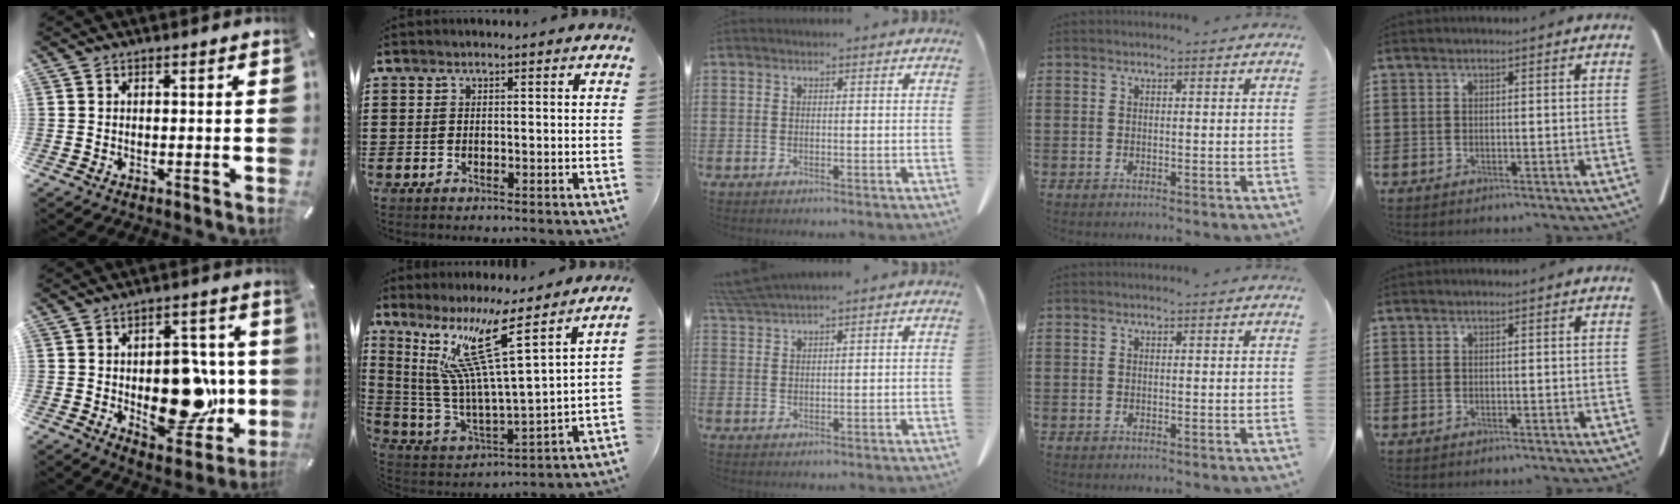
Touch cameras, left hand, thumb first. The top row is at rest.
{"thumb": {"total": 17.3, "force": [-1.5, 11.0, 13.2], "torque": [-0.167, -0.007, -0.018]}, "index": {"total": 11.6, "force": [7.5, 0.0, 8.9], "torque": [-0.203, -0.042, 0.119]}, "middle": {"total": 3.3, "force": [3.1, -0.3, 1.2], "torque": [-0.033, -0.004, 0.059]}}